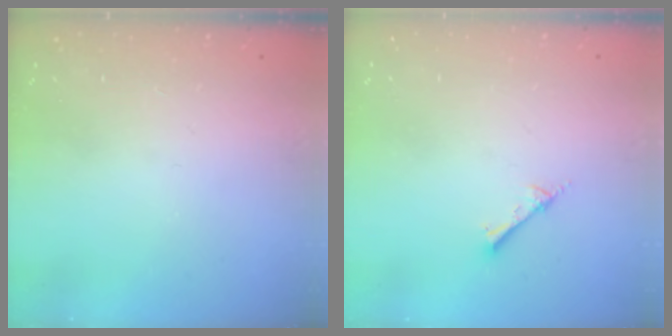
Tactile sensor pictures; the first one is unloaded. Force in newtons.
{"total": 1.5, "press": 1.4, "slide": 0.2}